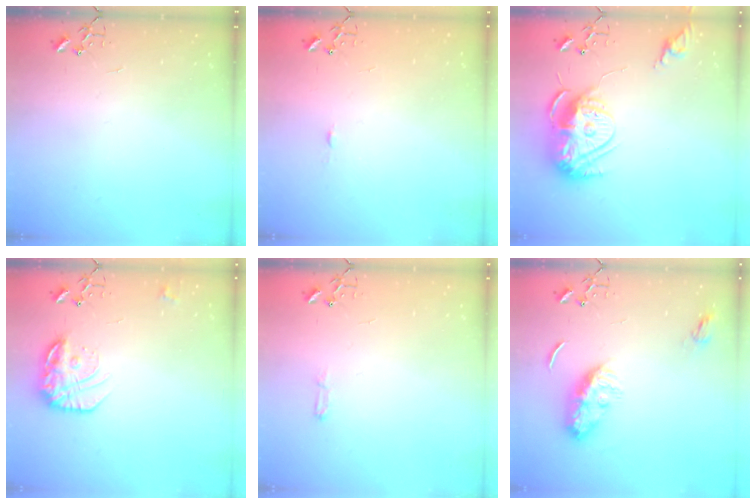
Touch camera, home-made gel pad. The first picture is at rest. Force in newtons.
{"total": 3.3, "press": 3.3, "slide": 0.4}
{"total": 15.2, "press": 15.2, "slide": 1.4}
{"total": 15.4, "press": 15.3, "slide": 1.0}
{"total": 3.8, "press": 3.8, "slide": 0.5}
{"total": 9.9, "press": 9.9, "slide": 0.1}